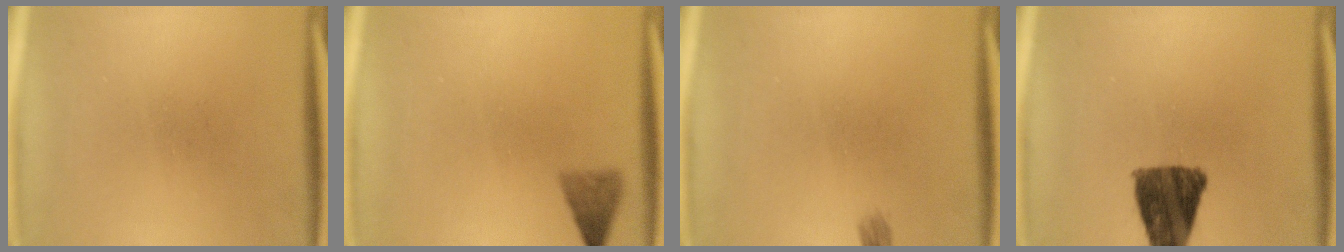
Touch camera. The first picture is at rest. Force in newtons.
{"total": 2.5}
{"total": 1.0}
{"total": 10.8}